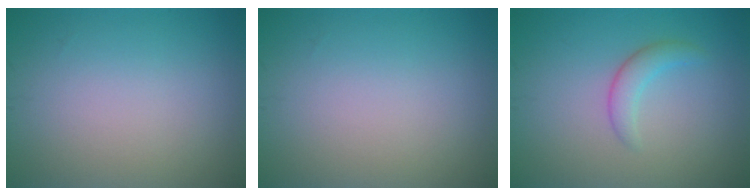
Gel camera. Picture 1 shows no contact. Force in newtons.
{"total": 0.0}
{"total": 1.9, "press": 1.9, "slide": 0.1}